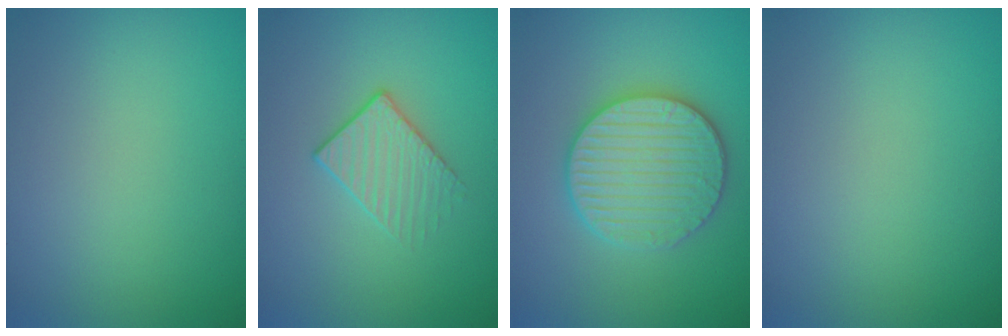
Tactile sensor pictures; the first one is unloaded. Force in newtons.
{"total": 1.8, "press": 1.4, "slide": 1.1}
{"total": 5.9, "press": 5.8, "slide": 1.1}
{"total": 0.0}